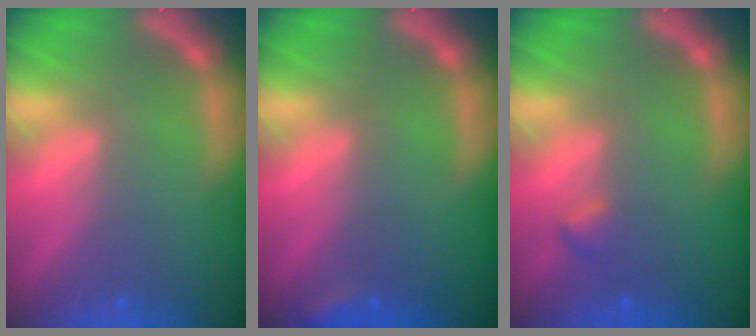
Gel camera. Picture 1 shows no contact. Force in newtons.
{"total": 1.4}
{"total": 0.9}